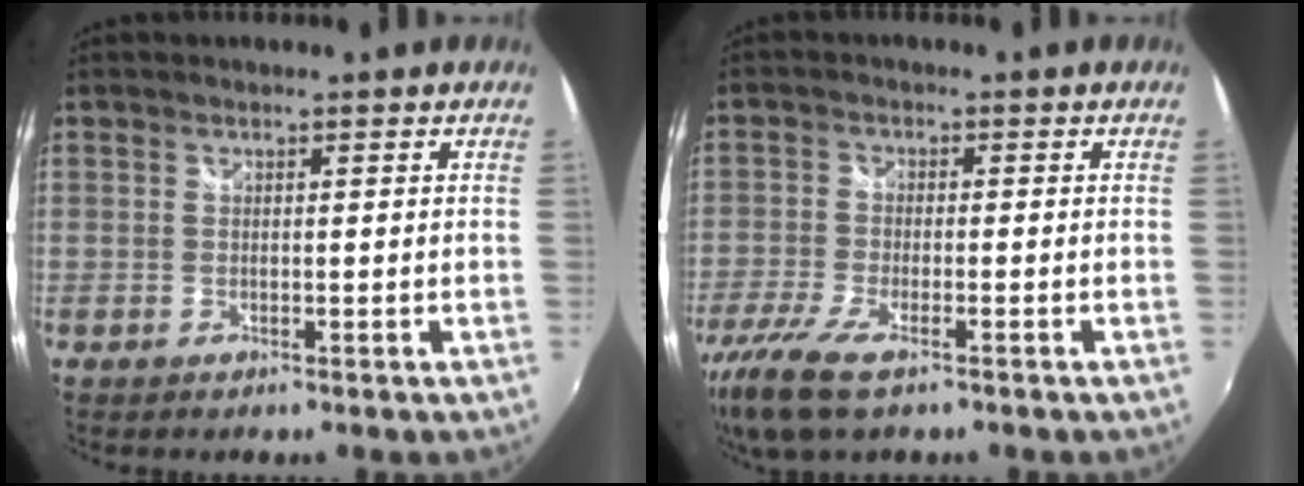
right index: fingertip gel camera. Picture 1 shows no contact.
{"total": 10.8, "force": [-7.2, 3.3, 7.3], "torque": [-0.174, -0.039, -0.142]}